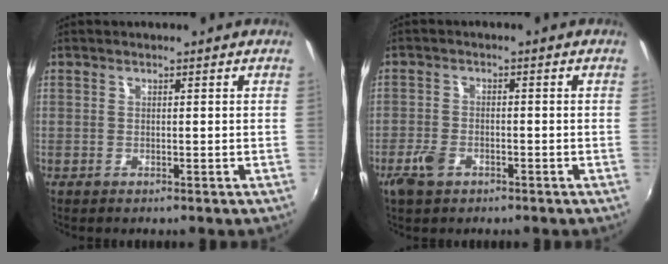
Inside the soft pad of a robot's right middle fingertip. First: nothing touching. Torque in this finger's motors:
{"motor_torque": [0.64, -0.60, 0.08, 0.03]}